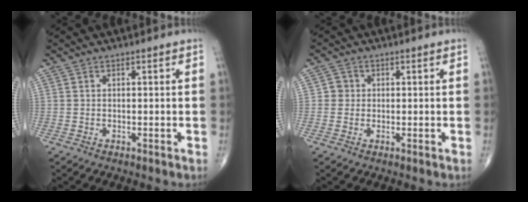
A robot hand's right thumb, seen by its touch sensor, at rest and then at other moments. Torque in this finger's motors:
{"motor_torque": [-0.21, -0.01, -0.06, -0.21, 0.00]}